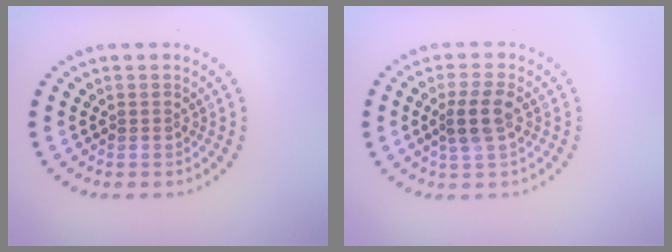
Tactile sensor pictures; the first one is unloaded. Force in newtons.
{"total": 2.9, "press": 2.7, "slide": 1.0}